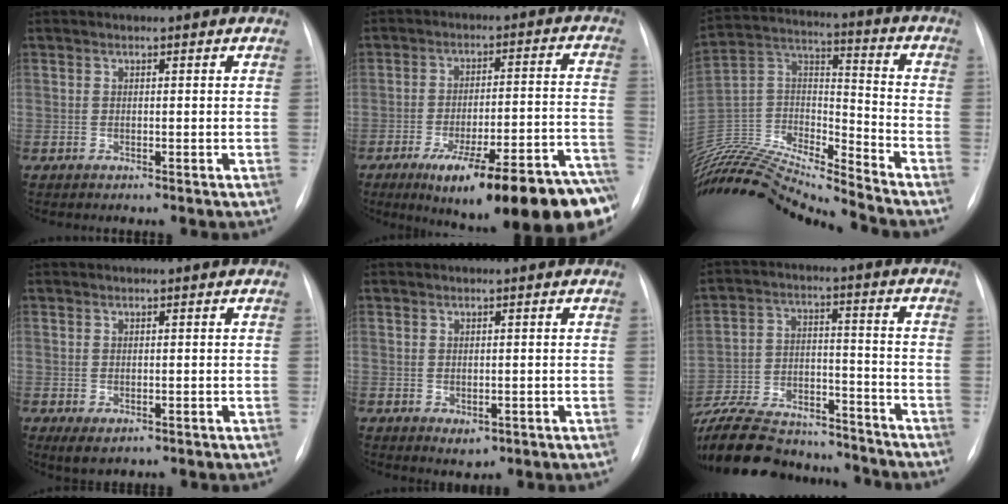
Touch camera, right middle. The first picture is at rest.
{"total": 23.8, "force": [-16.5, 3.4, 16.7], "torque": [-0.153, 0.016, -0.233]}
{"total": 22.0, "force": [-20.9, -0.4, 6.6], "torque": [-0.139, 0.013, -0.372]}
{"total": 2.2, "force": [-0.7, 1.3, 1.7], "torque": [-0.027, -0.006, 0.000]}
{"total": 2.0, "force": [-0.6, 1.3, 1.3], "torque": [-0.014, -0.003, 0.002]}
{"total": 27.8, "force": [-24.1, 8.4, 11.0], "torque": [-0.261, -0.027, -0.367]}